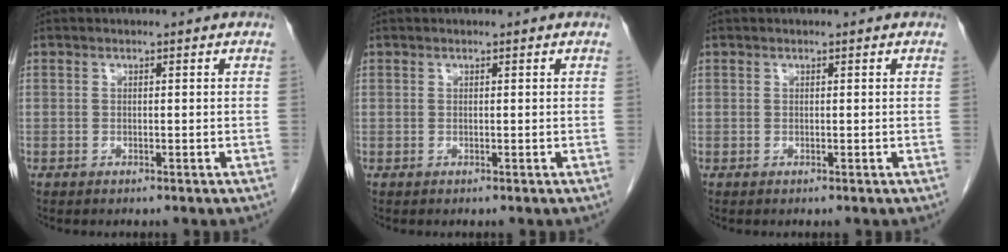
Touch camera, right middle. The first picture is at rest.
{"total": 0.0}
{"total": 0.0}